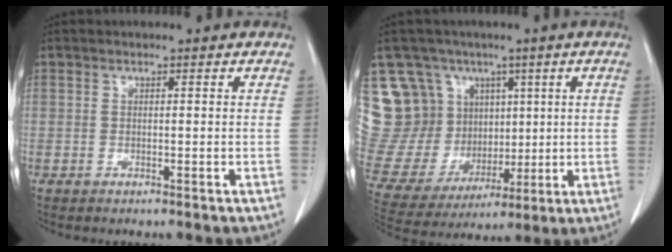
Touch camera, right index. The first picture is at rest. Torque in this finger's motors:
{"motor_torque": [-0.35, 0.69, -0.03, 0.00]}